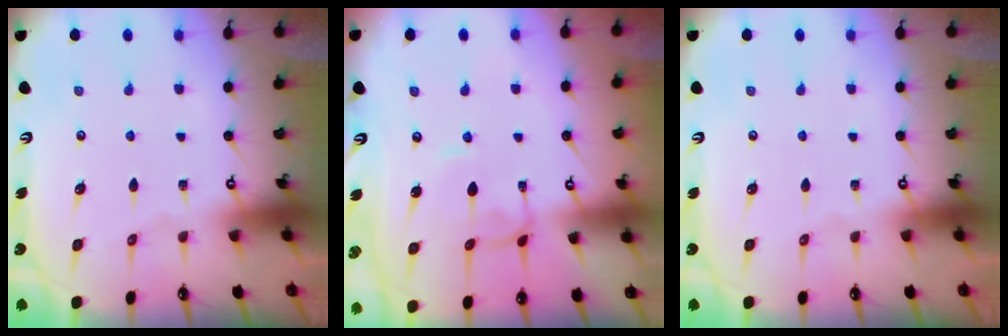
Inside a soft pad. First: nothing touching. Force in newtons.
{"total": 1.4, "press": 1.3, "slide": 0.4}
{"total": 0.0}